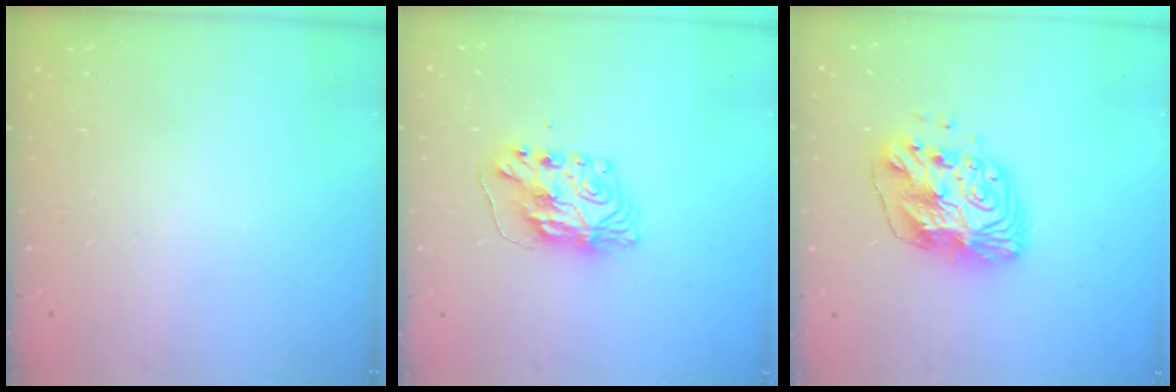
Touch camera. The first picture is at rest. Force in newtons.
{"total": 8.3, "press": 8.3, "slide": 0.8}
{"total": 13.6, "press": 13.5, "slide": 1.4}